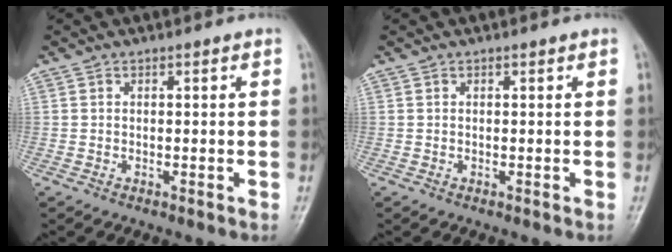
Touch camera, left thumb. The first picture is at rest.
{"total": 0.0}